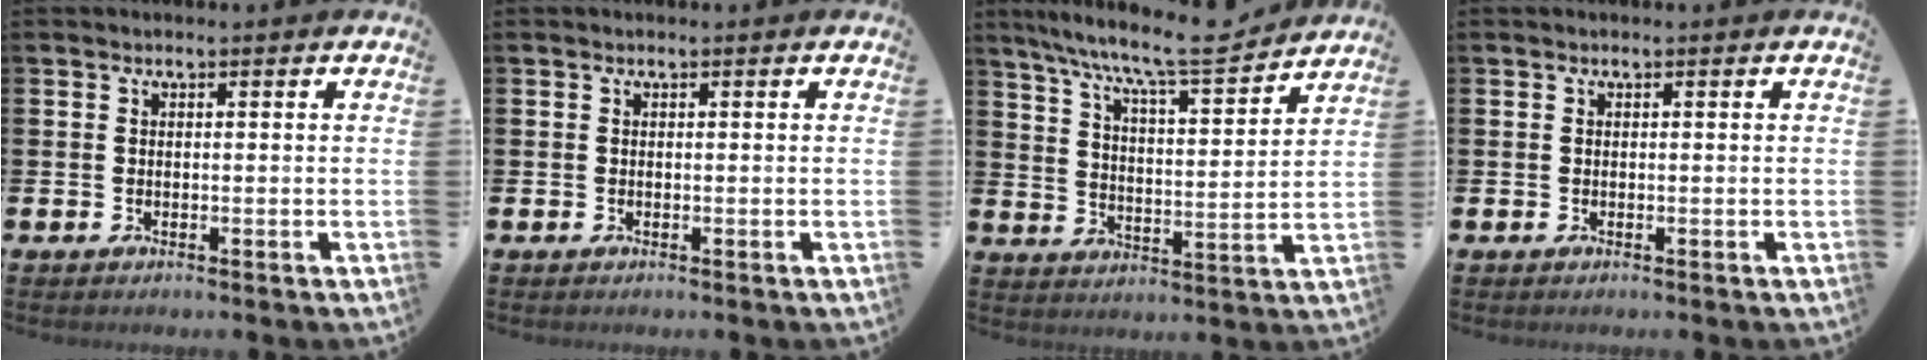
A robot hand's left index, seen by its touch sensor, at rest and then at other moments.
{"total": 0.0}
{"total": 9.6, "force": [8.7, 0.5, 4.0], "torque": [-0.105, -0.058, 0.147]}
{"total": 0.0}